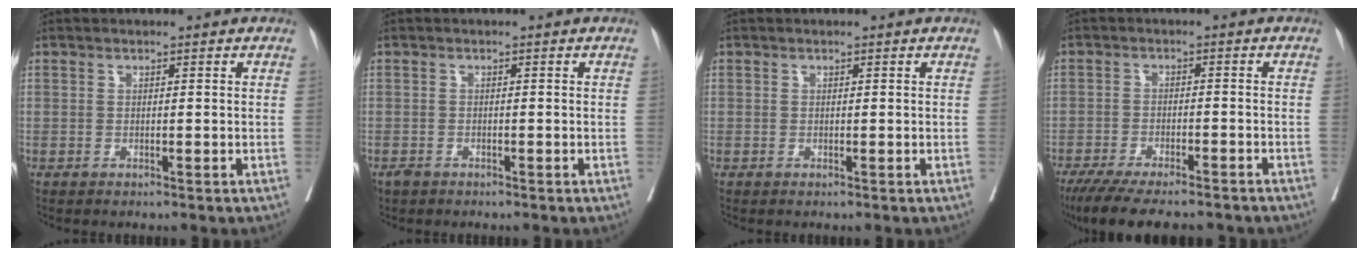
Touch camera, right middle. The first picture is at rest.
{"total": 0.9, "force": [-0.6, 0.6, 0.2], "torque": [-0.007, 0.001, -0.010]}
{"total": 0.0}
{"total": 15.9, "force": [-13.2, 3.9, 7.9], "torque": [-0.145, -0.027, -0.184]}